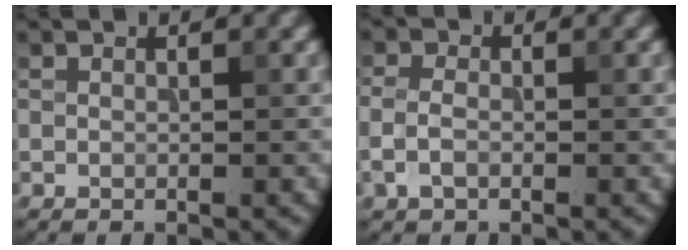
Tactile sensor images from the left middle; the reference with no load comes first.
{"total": 2.0, "force": [-0.6, 1.3, 1.4], "torque": [-0.032, 0.003, -0.016]}